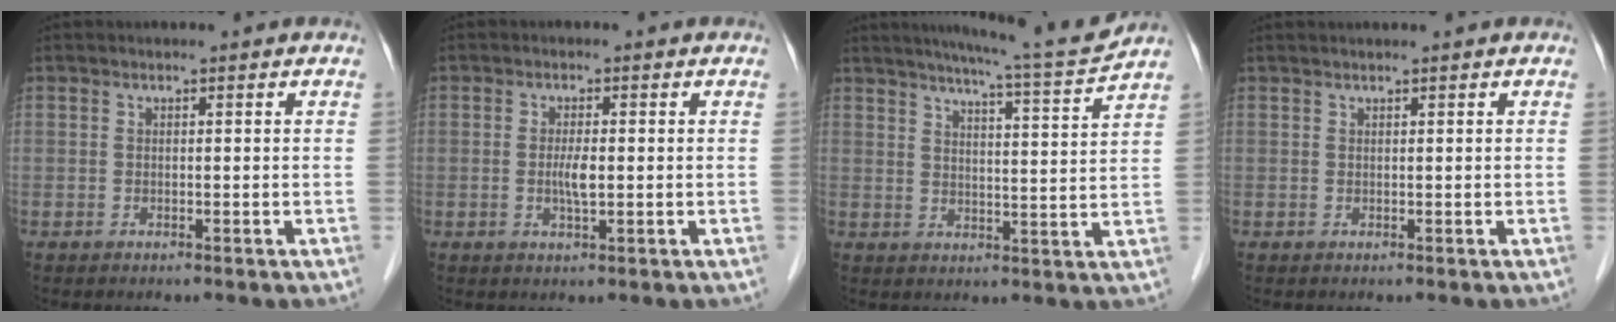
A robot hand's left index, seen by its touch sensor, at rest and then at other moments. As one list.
[{"total": 2.5, "force": [-0.1, 0.4, 2.4], "torque": [-0.051, -0.003, -0.001]}, {"total": 10.9, "force": [10.0, -1.9, 3.9], "torque": [-0.068, -0.025, 0.139]}, {"total": 1.6, "force": [1.4, -0.1, 0.8], "torque": [-0.007, 0.021, 0.028]}]